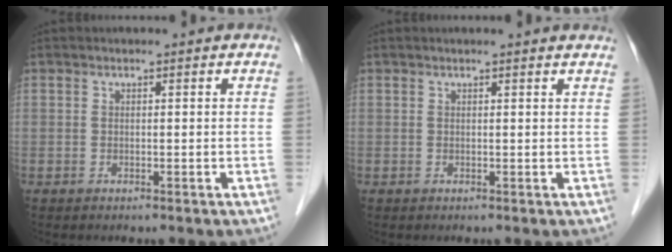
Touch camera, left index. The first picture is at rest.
{"total": 3.0, "force": [2.8, -0.1, 1.0], "torque": [-0.015, 0.004, 0.020]}